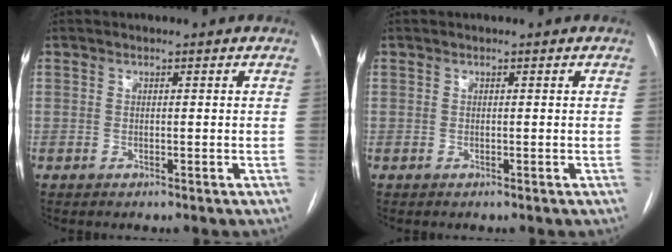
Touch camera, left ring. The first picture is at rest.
{"total": 0.0}